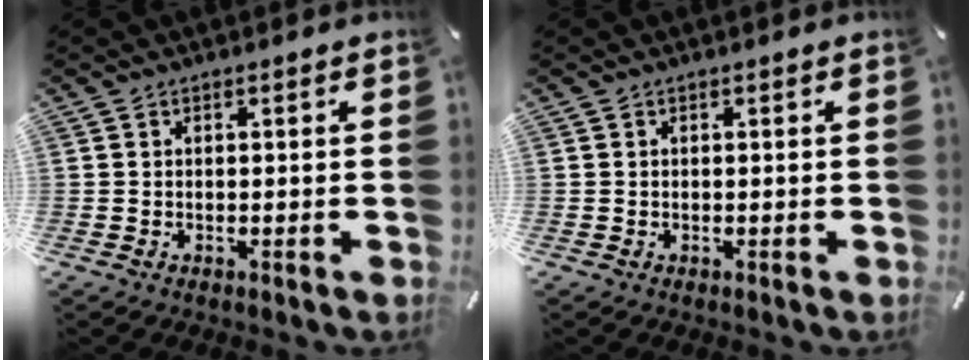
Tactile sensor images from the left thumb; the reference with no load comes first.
{"total": 0.0}